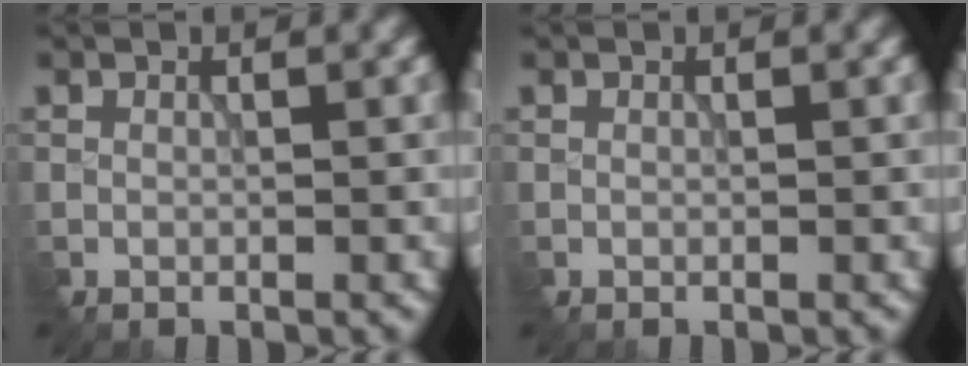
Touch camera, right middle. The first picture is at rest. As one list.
[{"total": 0.0}]